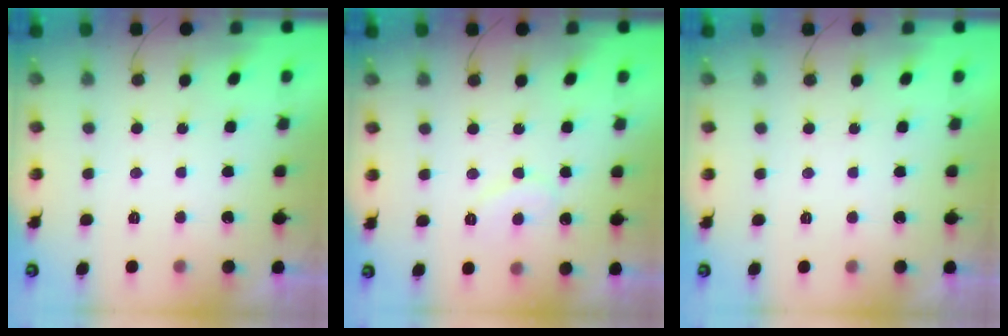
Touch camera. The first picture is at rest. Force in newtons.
{"total": 7.5, "press": 7.5, "slide": 0.4}
{"total": 1.7, "press": 1.7, "slide": 0.1}